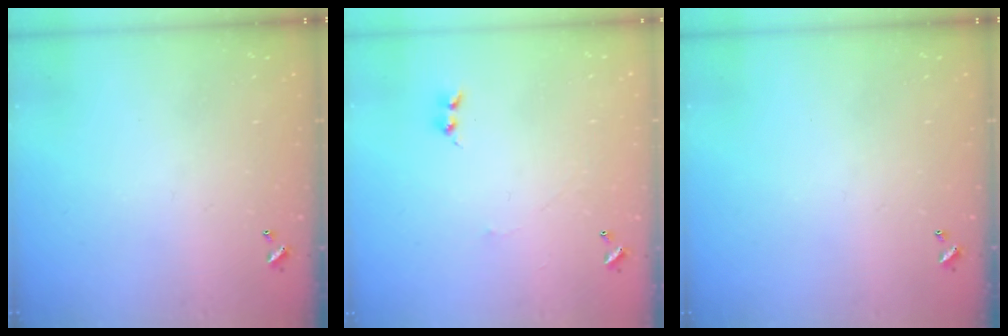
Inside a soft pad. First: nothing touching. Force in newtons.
{"total": 0.8, "press": 0.7, "slide": 0.5}
{"total": 0.0}